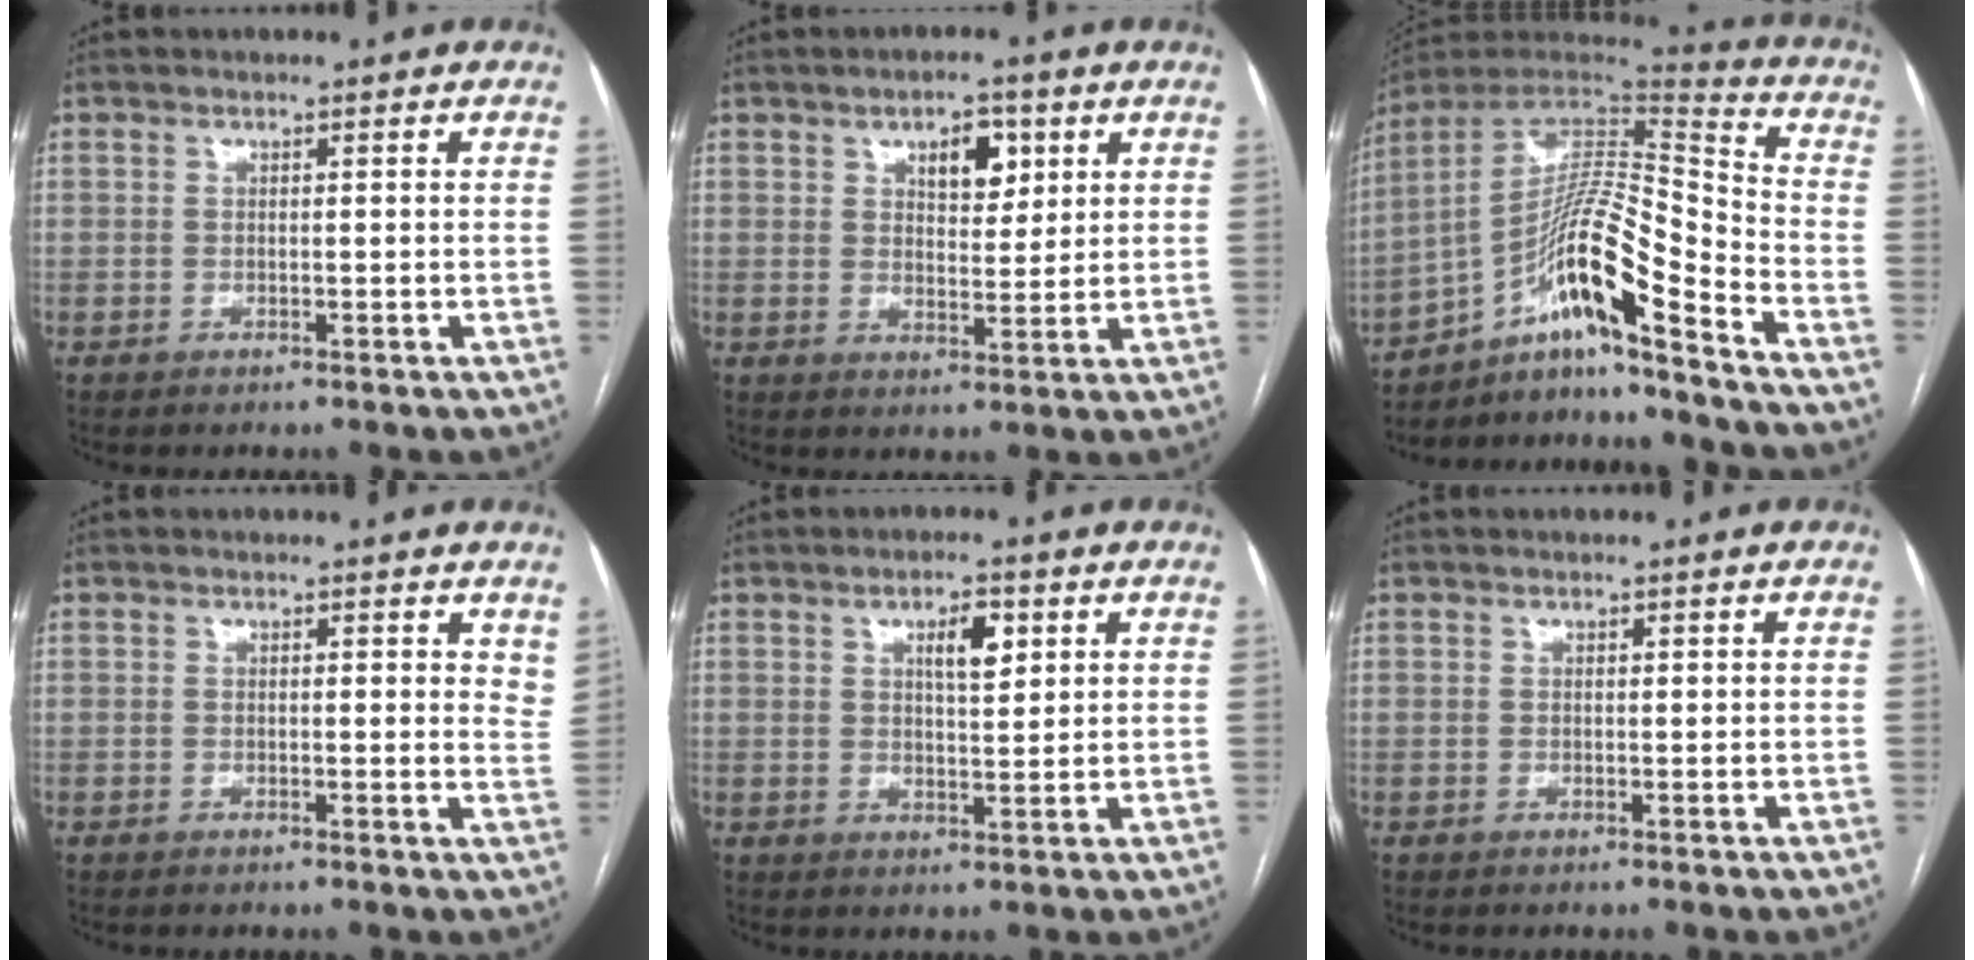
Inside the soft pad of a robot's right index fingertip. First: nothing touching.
{"total": 5.7, "force": [2.7, 2.8, 4.3], "torque": [-0.064, 0.005, 0.043]}
{"total": 15.5, "force": [-9.6, 0.4, 12.1], "torque": [-0.217, 0.019, -0.163]}
{"total": 3.1, "force": [2.5, 1.3, 1.4], "torque": [-0.005, -0.008, 0.012]}
{"total": 4.7, "force": [2.0, 1.4, 4.0], "torque": [-0.066, 0.004, 0.034]}
{"total": 0.0}